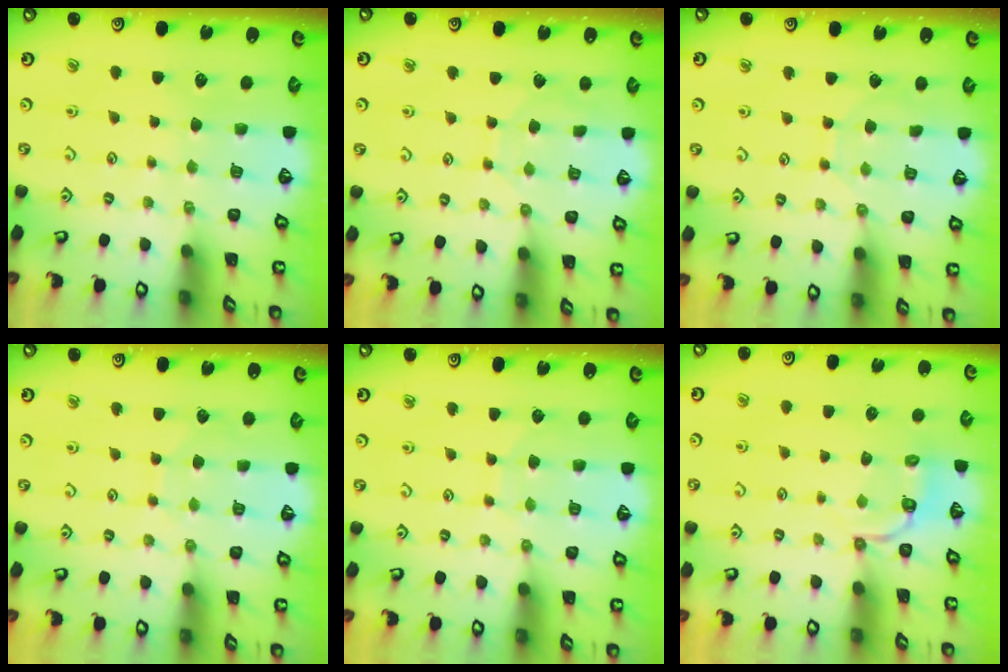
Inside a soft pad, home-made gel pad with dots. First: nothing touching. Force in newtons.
{"total": 4.6, "press": 4.6, "slide": 0.5}
{"total": 4.7, "press": 4.7, "slide": 0.3}
{"total": 5.0, "press": 5.0, "slide": 0.5}
{"total": 6.3, "press": 6.3, "slide": 0.6}
{"total": 3.6, "press": 3.0, "slide": 2.1}